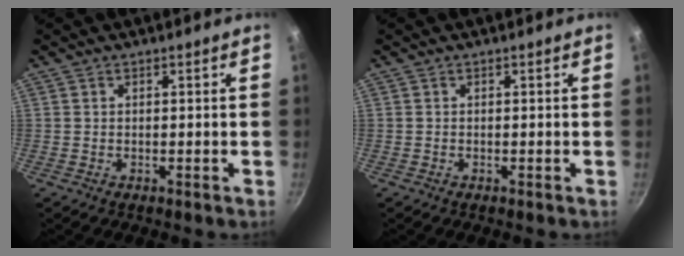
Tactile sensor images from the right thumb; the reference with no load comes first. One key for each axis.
{"total": 0.0}